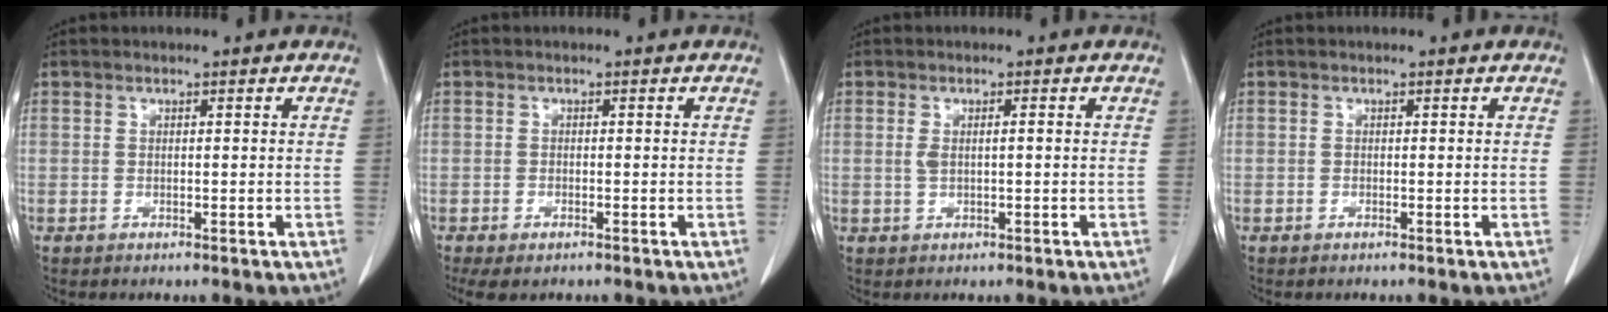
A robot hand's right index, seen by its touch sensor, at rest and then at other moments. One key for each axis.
{"total": 3.5, "fx": -2.5, "fy": 1.5, "fz": 2.0, "tx": -0.036, "ty": -0.009, "tz": -0.037}
{"total": 2.0, "fx": 0.0, "fy": 0.7, "fz": 1.9, "tx": -0.043, "ty": 0.010, "tz": 0.002}
{"total": 0.0}